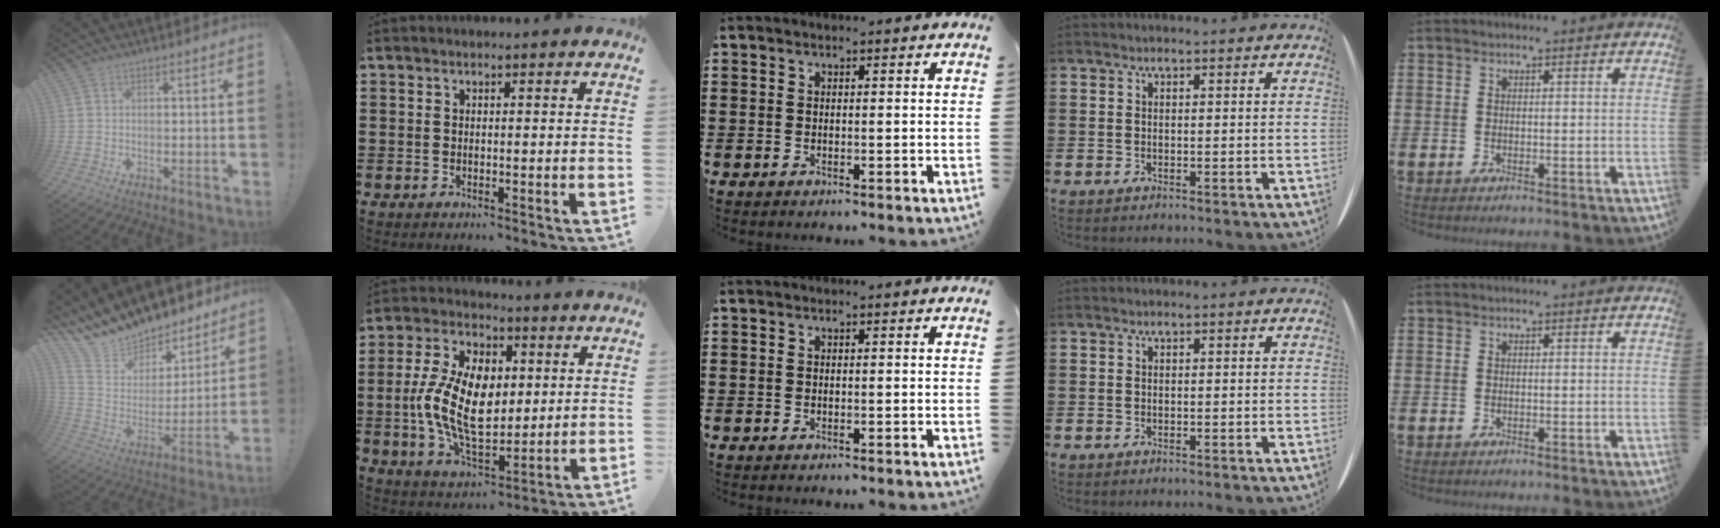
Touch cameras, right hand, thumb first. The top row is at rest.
{"thumb": {"total": 15.0, "force": [13.4, 6.0, 3.0], "torque": [-0.079, -0.107, 0.253]}, "index": {"total": 13.1, "force": [0.4, 7.7, 10.6], "torque": [-0.228, 0.004, 0.006]}}